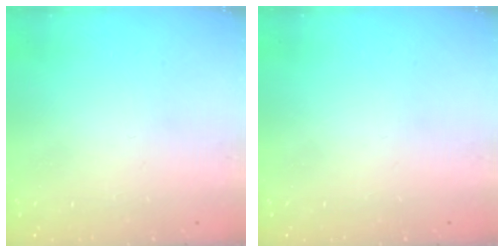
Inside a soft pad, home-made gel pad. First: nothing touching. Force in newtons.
{"total": 0.0}